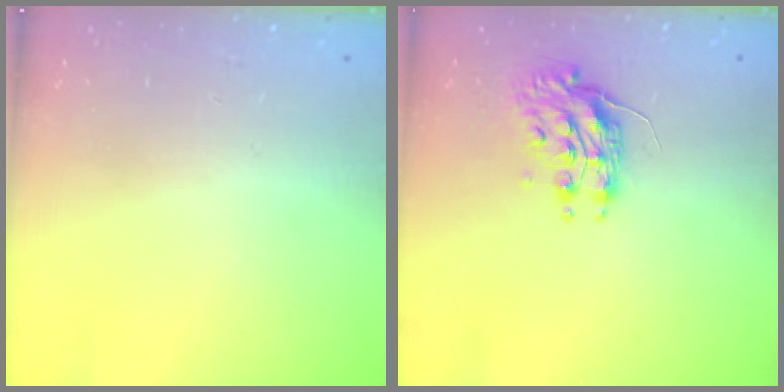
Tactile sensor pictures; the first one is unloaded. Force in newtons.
{"total": 8.5, "press": 8.5, "slide": 0.3}